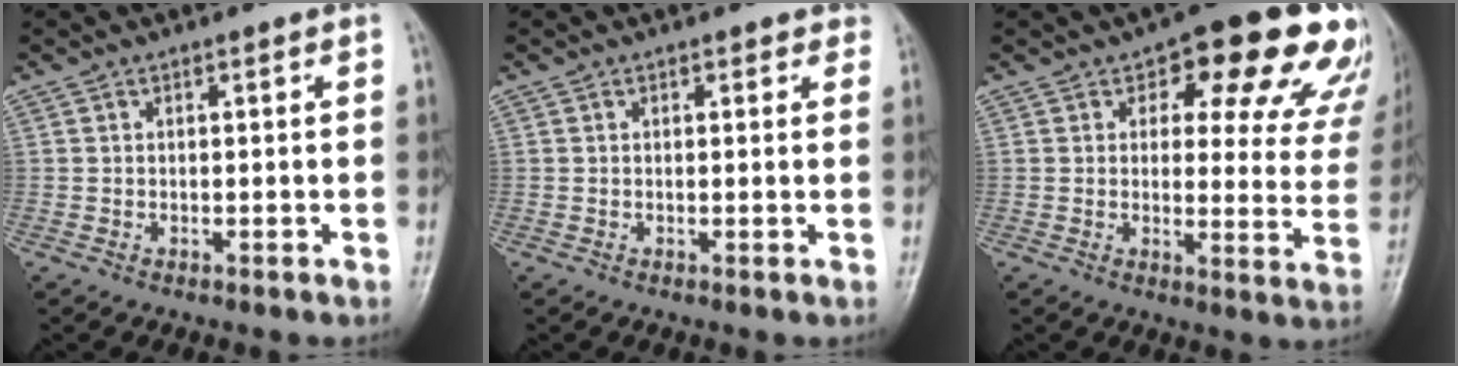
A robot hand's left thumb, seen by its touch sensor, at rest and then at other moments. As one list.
[{"total": 1.4, "force": [0.9, 0.9, 0.4], "torque": [0.015, -0.003, 0.004]}, {"total": 18.7, "force": [10.7, 8.4, 12.9], "torque": [-0.101, -0.030, 0.118]}]